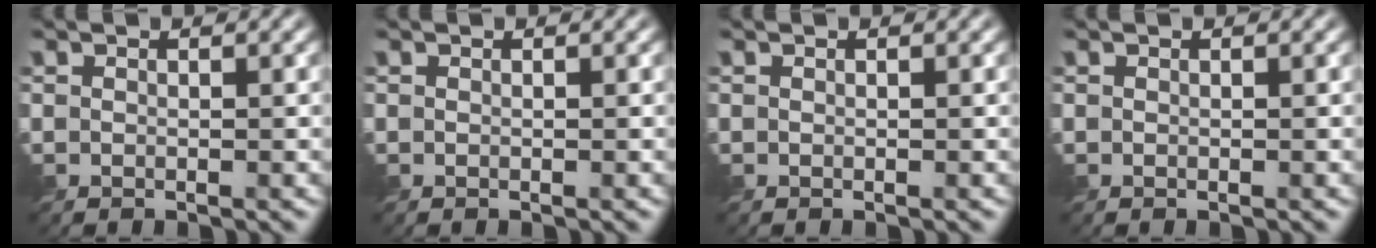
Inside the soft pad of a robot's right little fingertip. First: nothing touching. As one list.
[{"total": 0.0}, {"total": 0.0}, {"total": 0.0}]